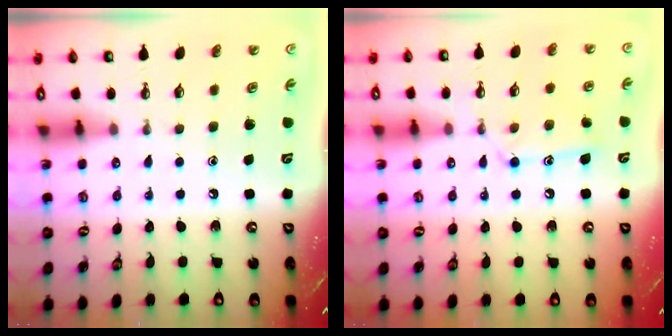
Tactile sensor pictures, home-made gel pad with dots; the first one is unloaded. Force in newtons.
{"total": 11.7, "press": 11.7, "slide": 0.9}